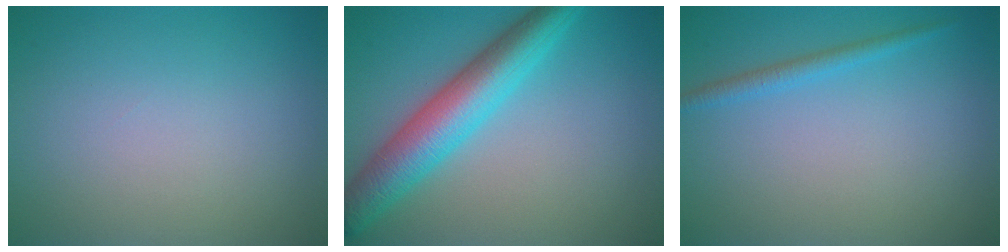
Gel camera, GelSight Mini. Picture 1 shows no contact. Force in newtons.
{"total": 6.7, "press": 6.7, "slide": 0.0}
{"total": 1.5, "press": 1.5, "slide": 0.1}